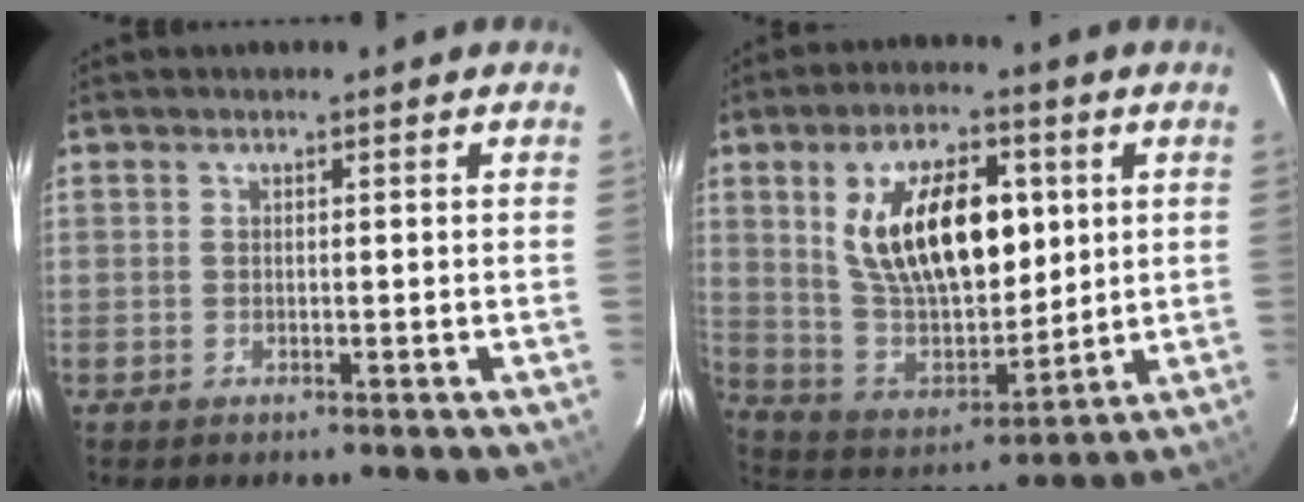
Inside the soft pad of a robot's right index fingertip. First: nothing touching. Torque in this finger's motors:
{"motor_torque": [1.71, 0.43, 1.05, 0.21]}